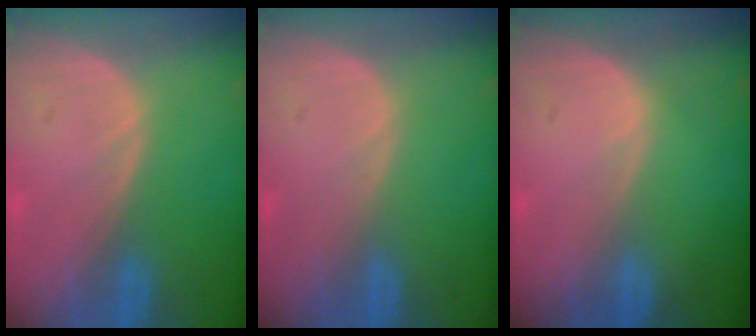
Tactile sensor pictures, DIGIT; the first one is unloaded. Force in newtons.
{"total": 0.0}
{"total": 0.0}